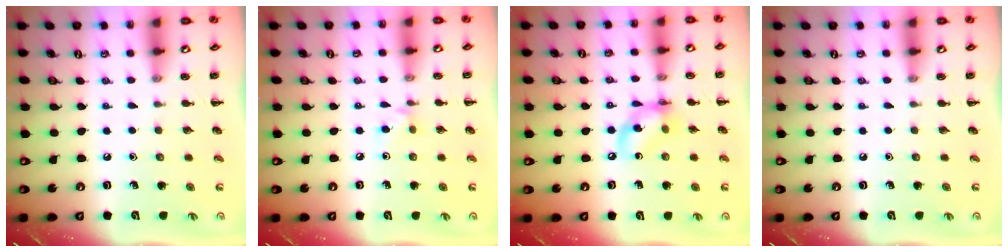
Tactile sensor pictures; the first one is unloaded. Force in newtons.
{"total": 4.4, "press": 4.1, "slide": 1.5}
{"total": 9.6, "press": 9.4, "slide": 1.8}
{"total": 0.0}